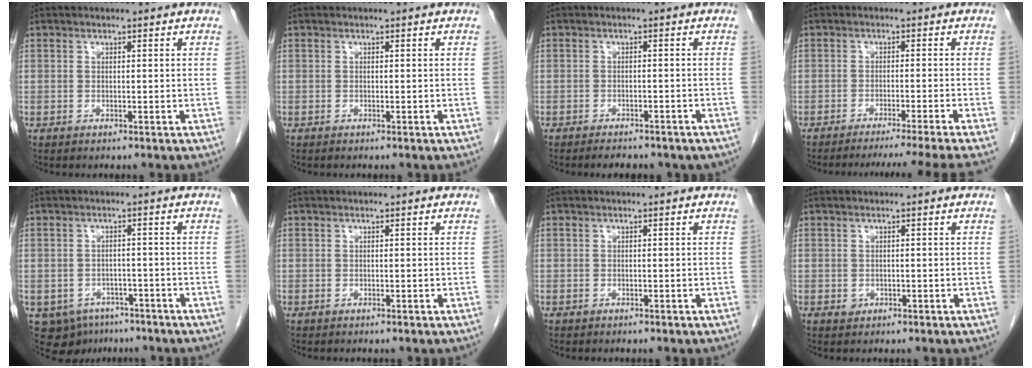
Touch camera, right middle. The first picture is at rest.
{"total": 0.0}
{"total": 5.1, "force": [-4.2, 1.8, 2.2], "torque": [-0.031, -0.005, -0.043]}
{"total": 11.3, "force": [-9.9, -3.2, 4.6], "torque": [-0.037, -0.027, -0.134]}
{"total": 8.1, "force": [-5.1, 5.8, 2.3], "torque": [-0.045, 0.001, -0.065]}
{"total": 0.0}
{"total": 0.0}
{"total": 0.8, "force": [-0.2, 0.7, 0.3], "torque": [-0.004, 0.001, 0.000]}